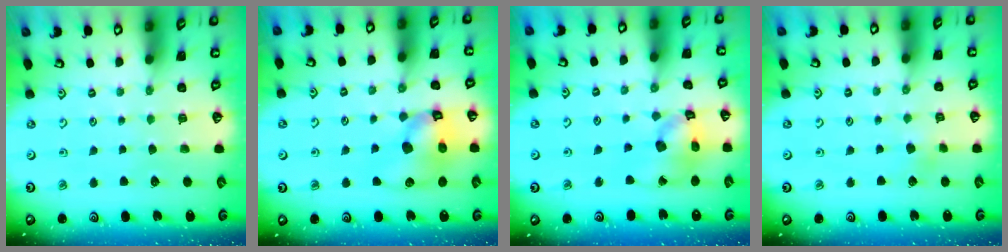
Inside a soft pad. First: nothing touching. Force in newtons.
{"total": 13.1, "press": 13.0, "slide": 1.8}
{"total": 13.4, "press": 13.3, "slide": 1.8}
{"total": 2.9, "press": 2.8, "slide": 0.9}